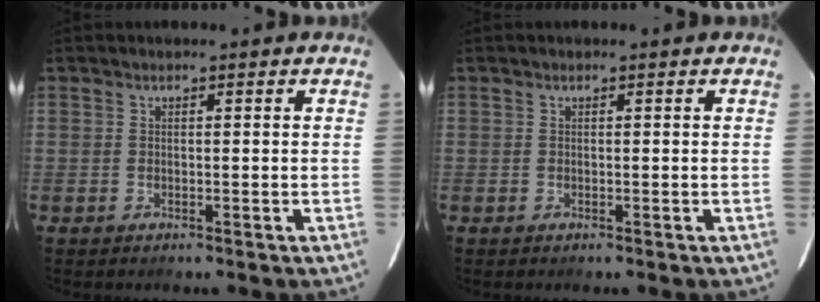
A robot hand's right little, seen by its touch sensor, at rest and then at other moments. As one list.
[{"total": 0.0}]